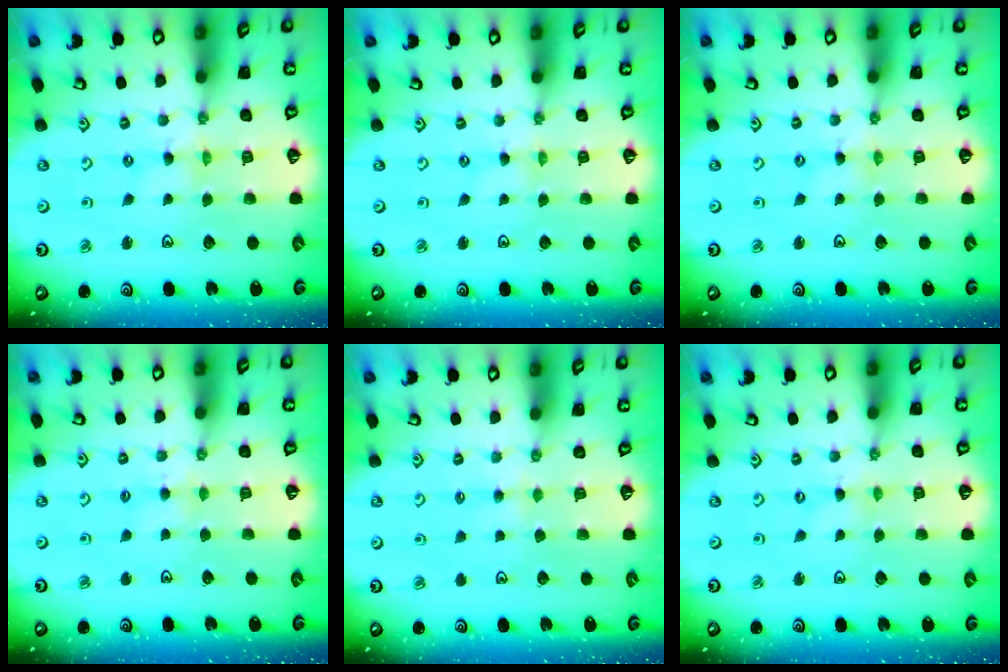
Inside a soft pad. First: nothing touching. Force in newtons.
{"total": 0.0}
{"total": 1.4, "press": 1.4, "slide": 0.2}
{"total": 4.9, "press": 4.8, "slide": 0.7}
{"total": 2.4, "press": 2.4, "slide": 0.4}
{"total": 0.0}